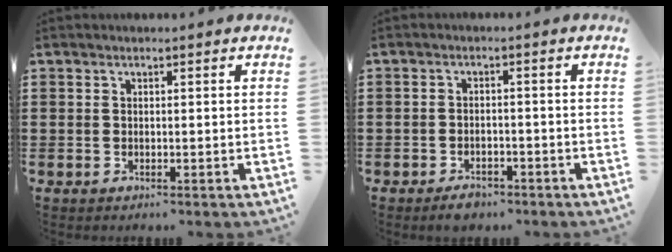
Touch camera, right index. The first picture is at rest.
{"total": 2.2, "force": [-2.0, 0.7, 0.5], "torque": [-0.014, 0.002, -0.041]}